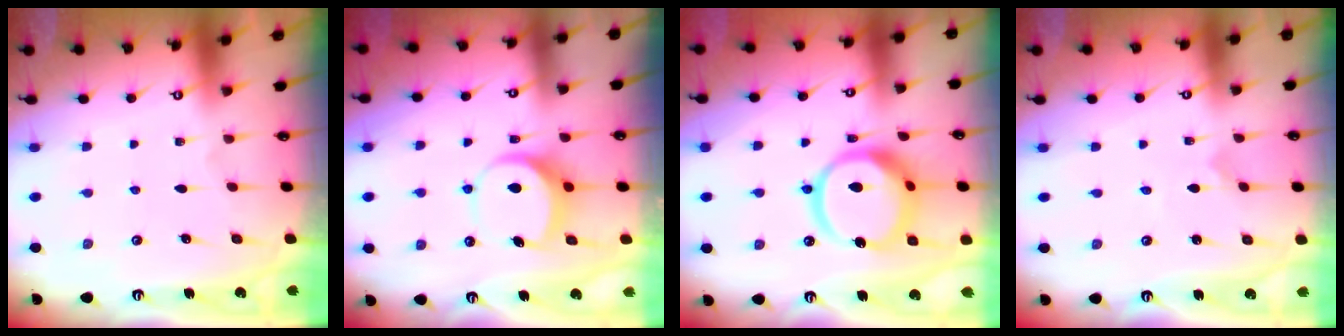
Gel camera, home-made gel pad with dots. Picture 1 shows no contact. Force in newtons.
{"total": 7.9, "press": 7.9, "slide": 0.8}
{"total": 15.3, "press": 15.2, "slide": 1.3}
{"total": 0.0}